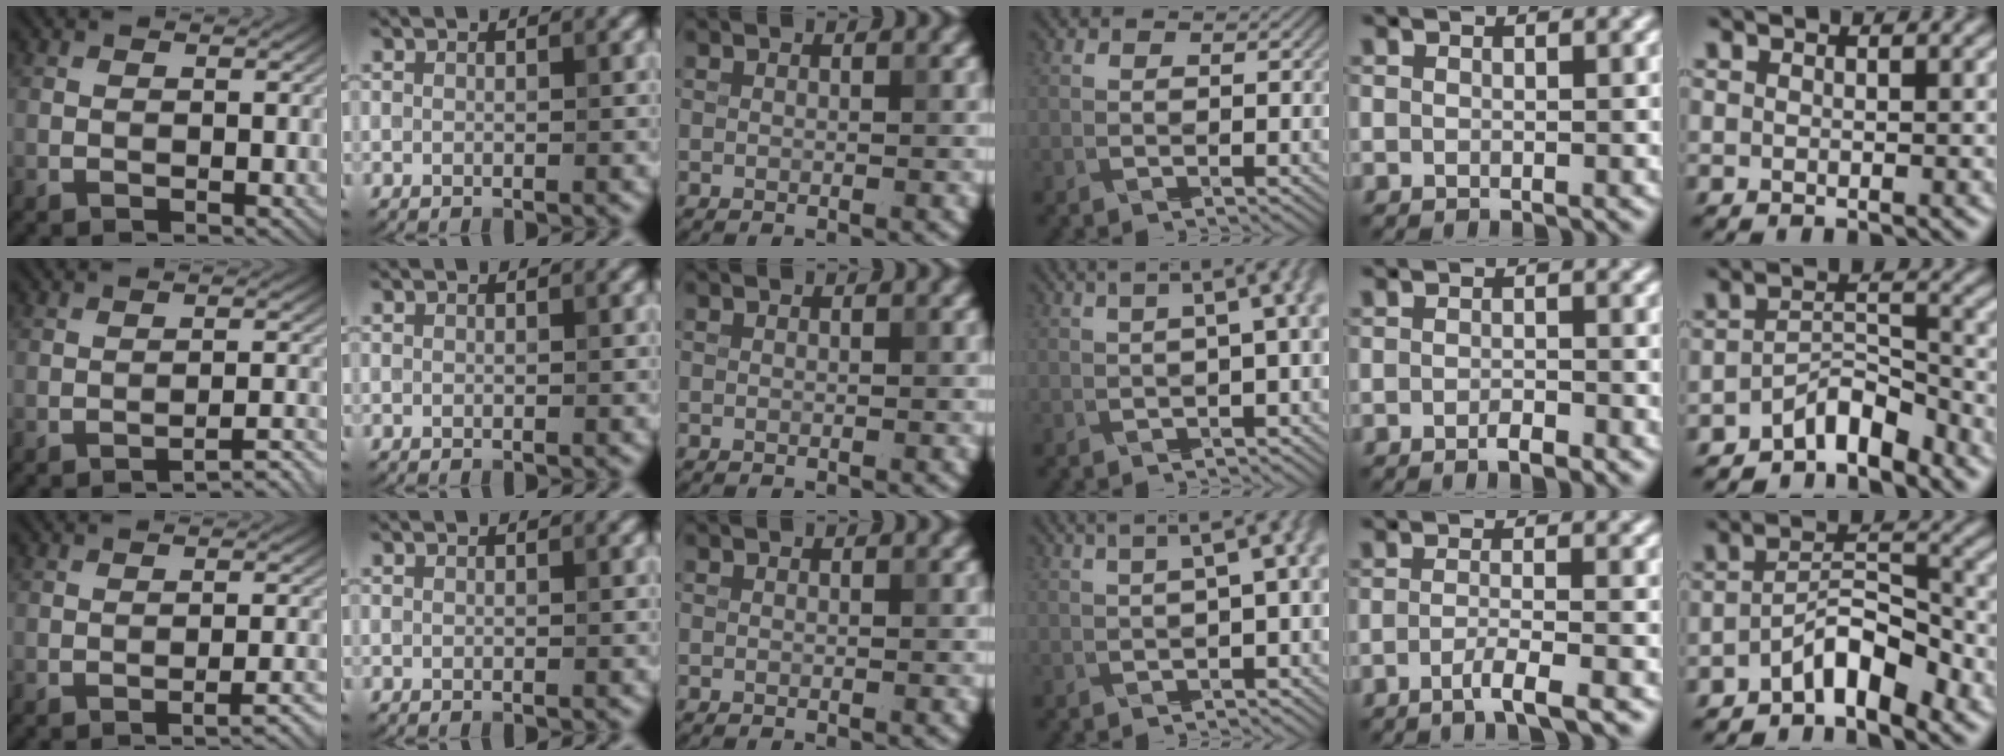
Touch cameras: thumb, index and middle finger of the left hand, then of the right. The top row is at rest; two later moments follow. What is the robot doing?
{"motion": "pour", "object": "sugar"}